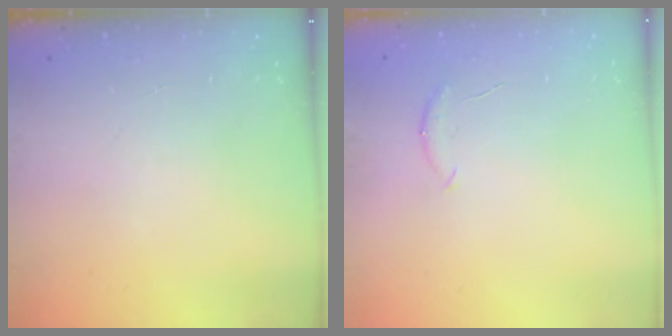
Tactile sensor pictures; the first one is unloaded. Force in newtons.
{"total": 5.0, "press": 4.9, "slide": 1.0}